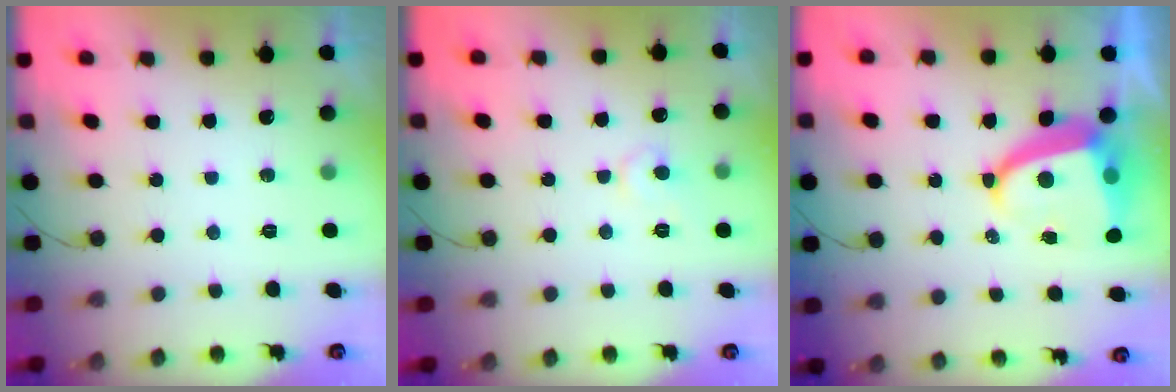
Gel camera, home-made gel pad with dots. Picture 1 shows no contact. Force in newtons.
{"total": 6.3, "press": 6.3, "slide": 0.7}
{"total": 8.4, "press": 8.3, "slide": 1.1}